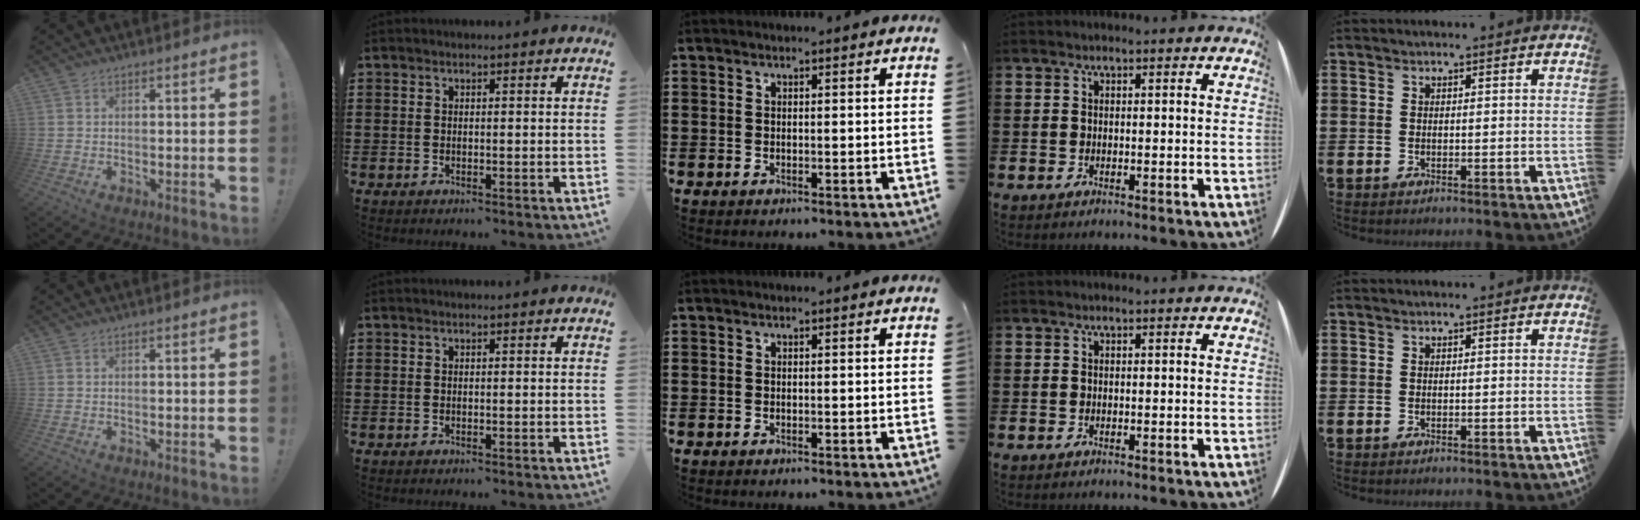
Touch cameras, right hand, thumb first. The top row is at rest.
{}